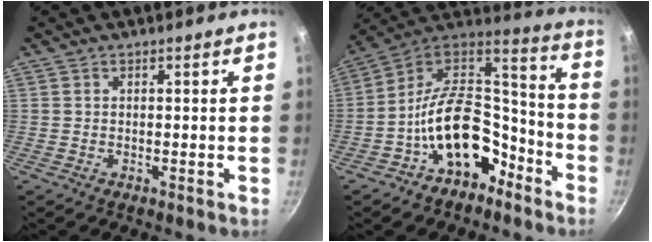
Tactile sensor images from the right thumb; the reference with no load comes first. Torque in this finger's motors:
{"motor_torque": [2.61, 1.89, 1.90, -0.88, 0.39]}